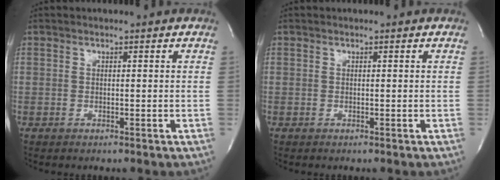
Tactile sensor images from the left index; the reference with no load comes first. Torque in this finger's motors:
{"motor_torque": [0.00, 0.00, 0.00, 0.00]}